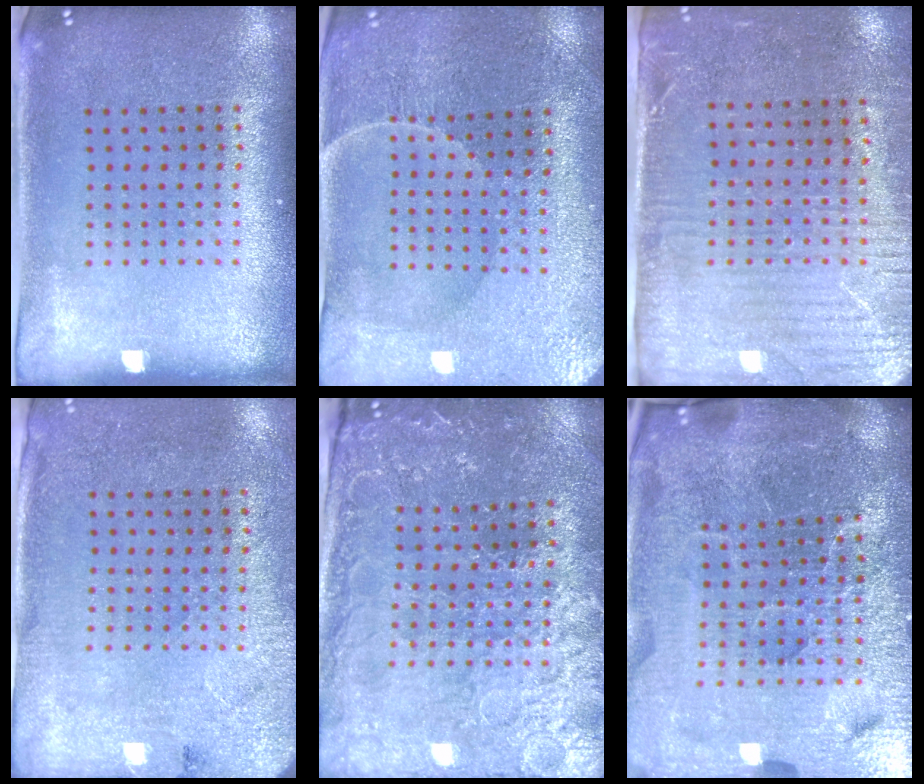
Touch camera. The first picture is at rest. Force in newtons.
{"total": 1.3, "press": 1.2, "slide": 0.3}
{"total": 3.2, "press": 2.8, "slide": 1.6}
{"total": 2.7, "press": 2.2, "slide": 1.6}
{"total": 3.2, "press": 3.1, "slide": 0.4}
{"total": 7.0, "press": 6.1, "slide": 3.4}